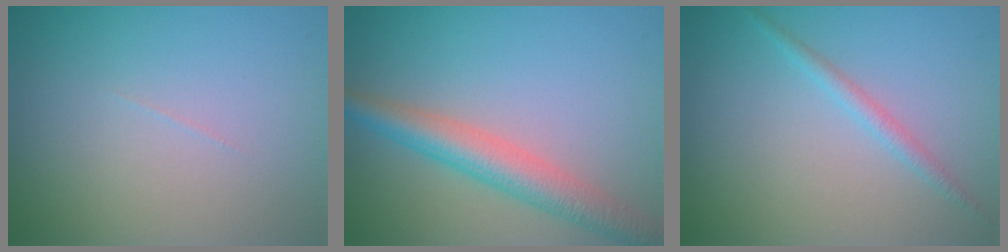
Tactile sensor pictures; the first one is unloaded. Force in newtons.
{"total": 4.7, "press": 4.7, "slide": 0.1}
{"total": 1.4, "press": 1.4, "slide": 0.1}